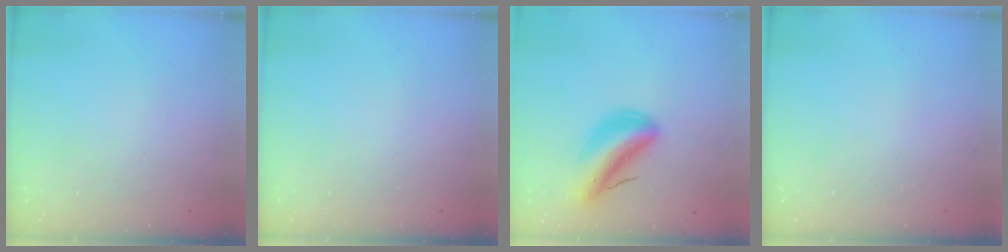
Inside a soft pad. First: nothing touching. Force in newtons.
{"total": 0.0}
{"total": 8.9, "press": 8.4, "slide": 3.0}
{"total": 0.0}